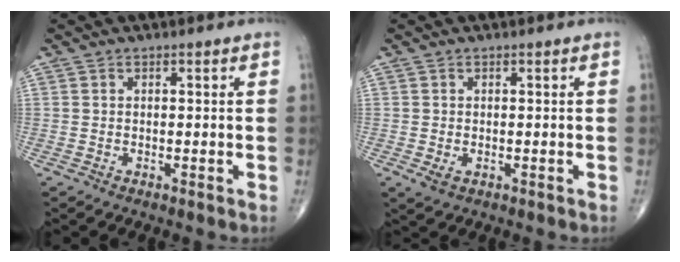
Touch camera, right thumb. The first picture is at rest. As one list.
[{"total": 1.8, "force": [-0.4, 1.2, 1.3], "torque": [-0.024, -0.001, 0.001]}]